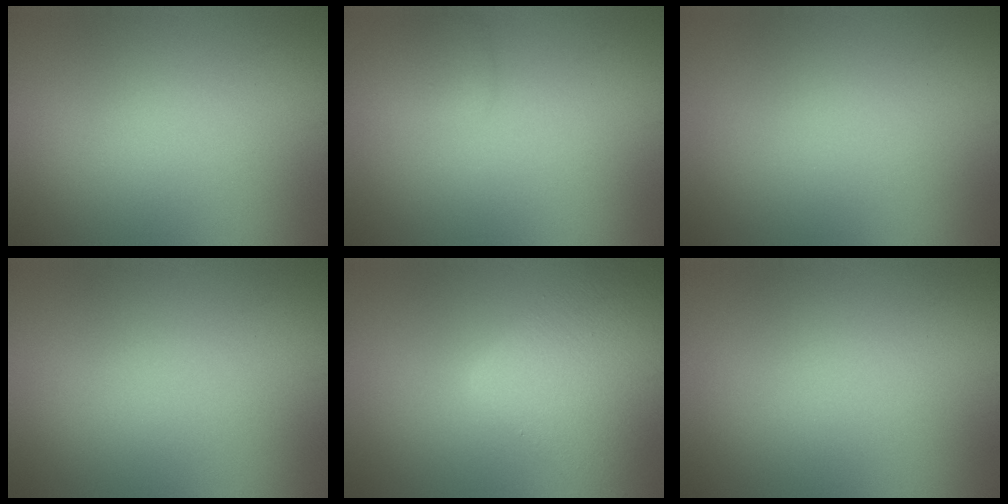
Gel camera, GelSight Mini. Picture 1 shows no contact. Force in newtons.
{"total": 1.6, "press": 1.6, "slide": 0.0}
{"total": 0.0}
{"total": 0.0}
{"total": 10.4, "press": 10.4, "slide": 0.6}
{"total": 0.0}